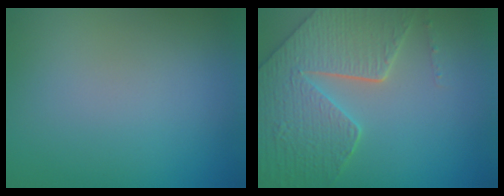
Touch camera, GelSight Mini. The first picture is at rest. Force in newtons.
{"total": 8.0, "press": 6.1, "slide": 5.2}